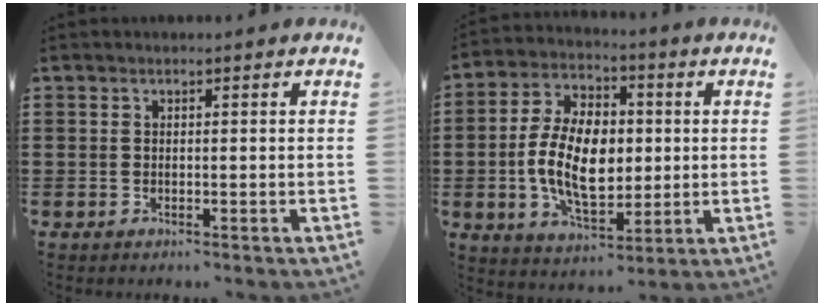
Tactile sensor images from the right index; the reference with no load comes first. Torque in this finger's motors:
{"motor_torque": [1.47, 0.67, 1.05, 0.21]}